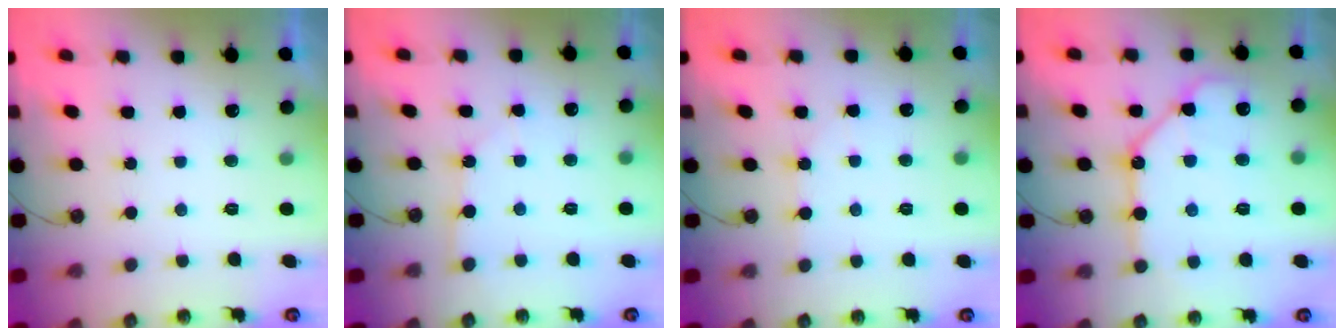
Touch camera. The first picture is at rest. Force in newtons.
{"total": 3.2, "press": 3.2, "slide": 0.4}
{"total": 2.6, "press": 2.6, "slide": 0.4}
{"total": 14.6, "press": 14.5, "slide": 1.6}